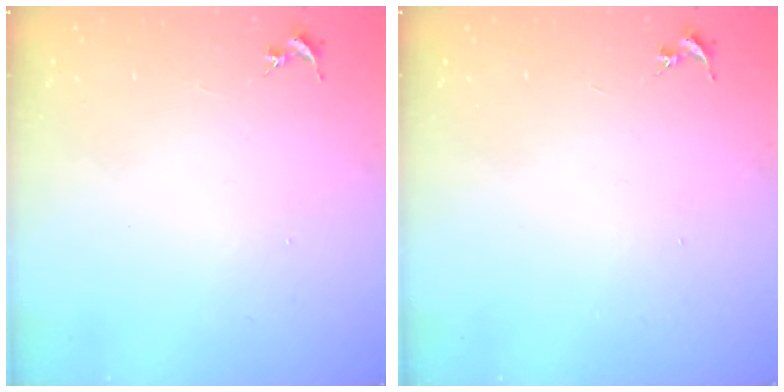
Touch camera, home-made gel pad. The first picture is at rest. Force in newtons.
{"total": 0.0}